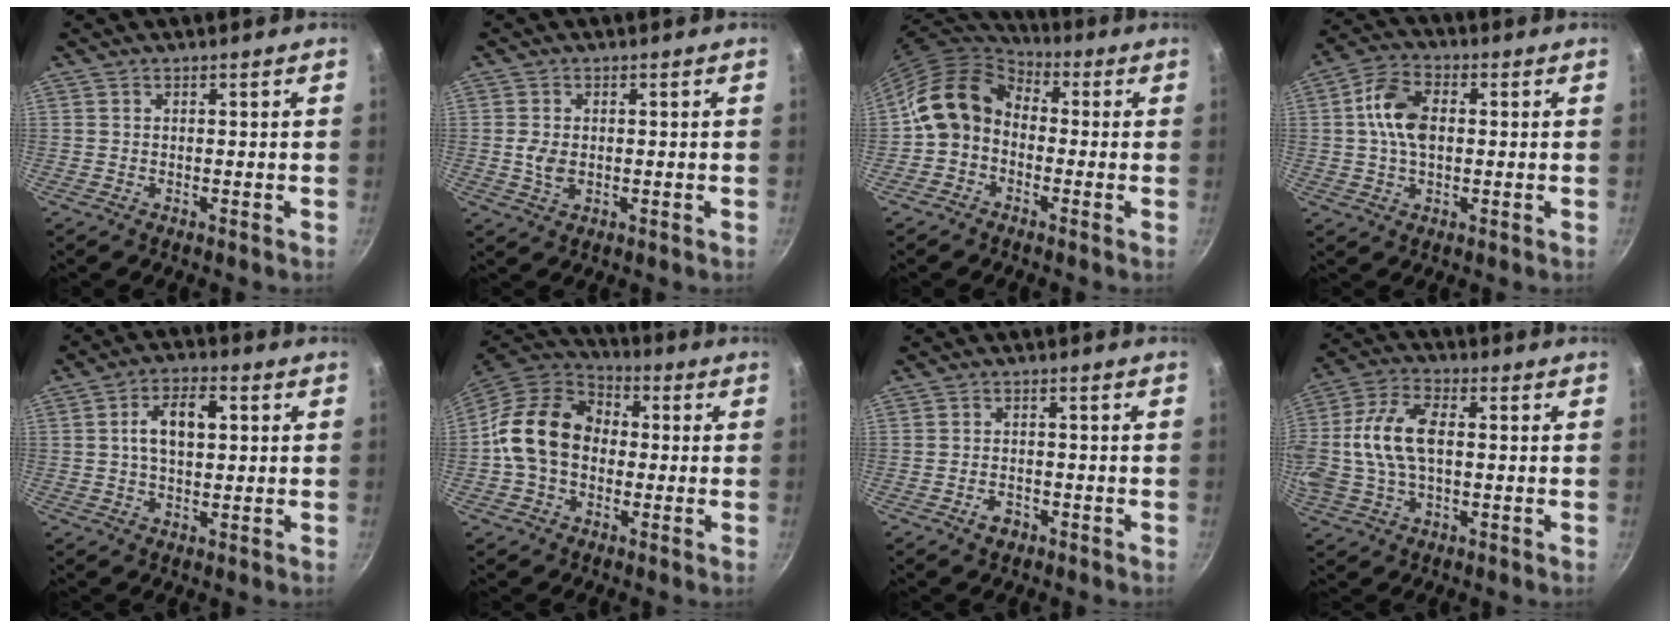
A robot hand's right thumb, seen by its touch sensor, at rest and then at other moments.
{"total": 3.3, "force": [-0.1, 2.2, 2.5], "torque": [-0.048, -0.004, 0.000]}
{"total": 11.9, "force": [-1.4, 9.3, 7.2], "torque": [-0.125, 0.041, -0.045]}
{"total": 9.5, "force": [1.0, 5.9, 7.4], "torque": [-0.141, 0.017, 0.017]}
{"total": 8.2, "force": [1.3, 4.5, 6.7], "torque": [-0.112, 0.015, 0.020]}
{"total": 15.3, "force": [-1.2, 11.7, 9.7], "torque": [-0.167, 0.035, -0.032]}
{"total": 2.8, "force": [-1.6, 1.8, 1.4], "torque": [-0.015, 0.012, -0.023]}
{"total": 14.2, "force": [0.5, 8.0, 11.7], "torque": [-0.253, 0.025, 0.009]}